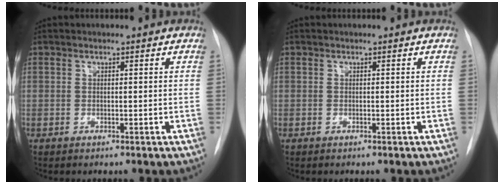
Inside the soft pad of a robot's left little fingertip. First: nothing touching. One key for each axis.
{"total": 0.0}